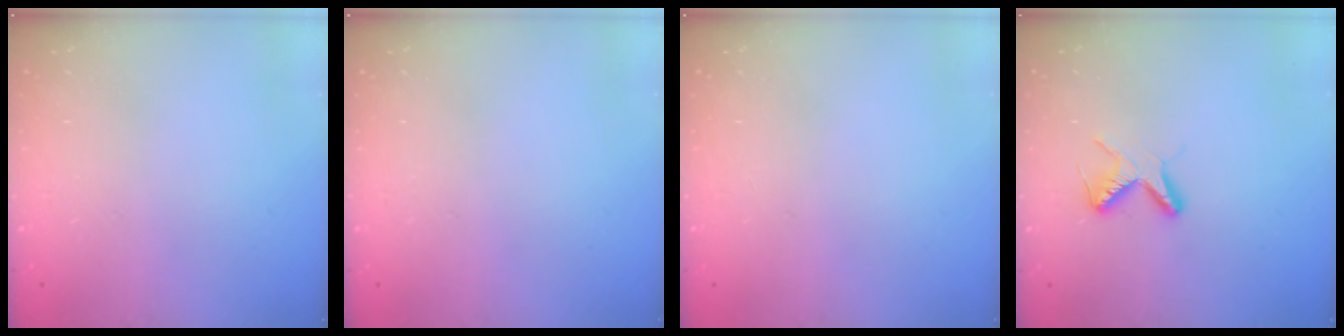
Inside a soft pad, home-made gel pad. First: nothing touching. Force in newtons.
{"total": 0.0}
{"total": 0.0}
{"total": 6.3, "press": 6.3, "slide": 0.6}